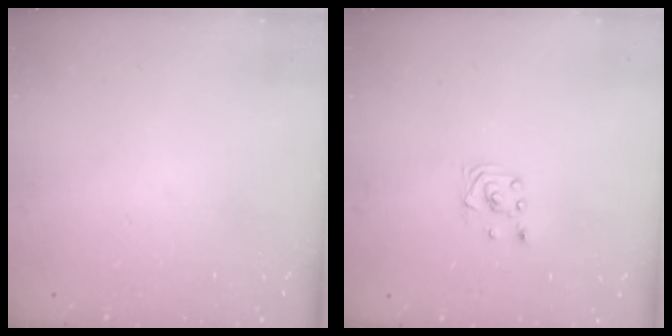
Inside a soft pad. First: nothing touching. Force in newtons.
{"total": 2.0, "press": 2.0, "slide": 0.1}